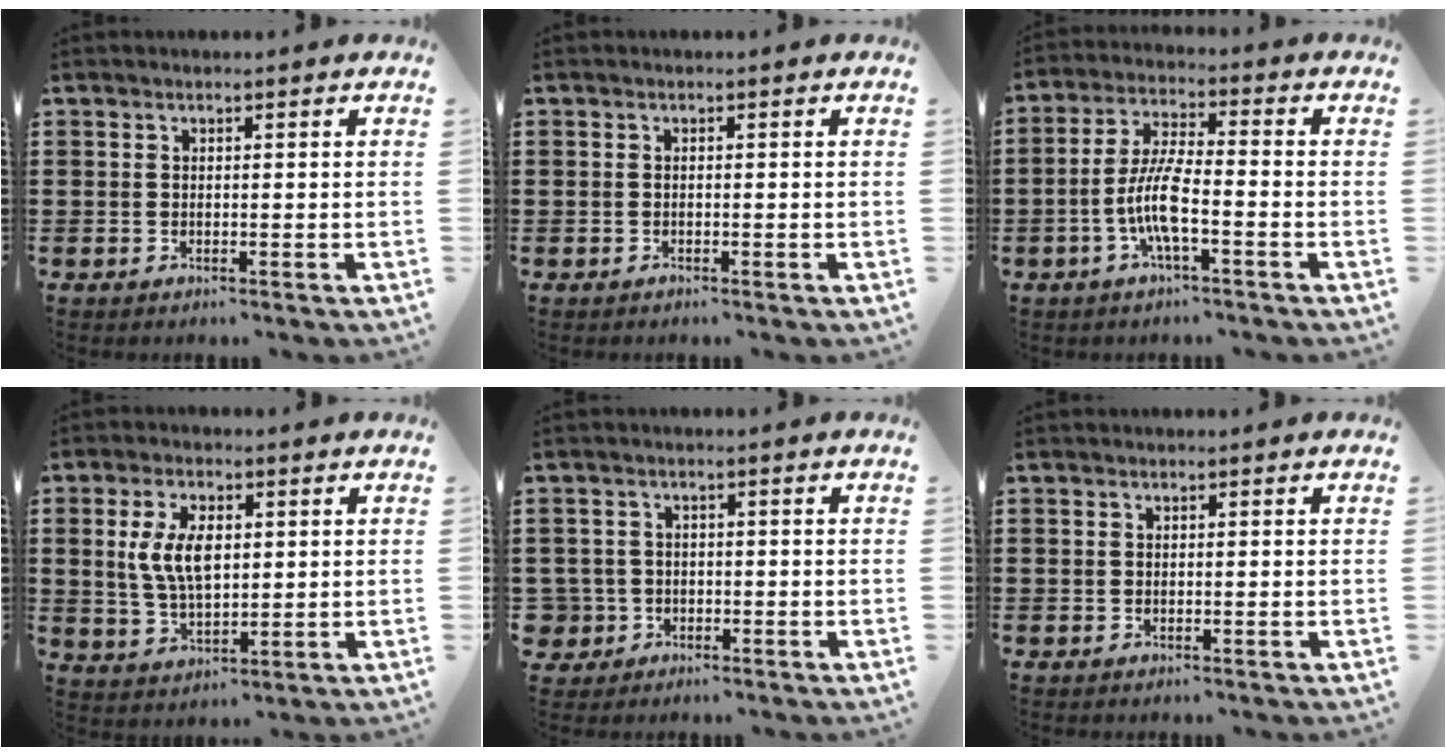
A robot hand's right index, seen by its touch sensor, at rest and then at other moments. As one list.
[{"total": 0.0}, {"total": 7.6, "force": [-2.5, 1.7, 6.9], "torque": [-0.157, -0.012, -0.055]}, {"total": 7.4, "force": [1.3, 3.8, 6.2], "torque": [-0.141, 0.007, 0.018]}, {"total": 2.8, "force": [-1.2, 2.5, 0.2], "torque": [-0.023, 0.001, -0.030]}, {"total": 0.0}]